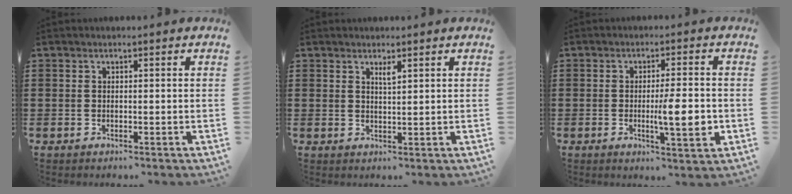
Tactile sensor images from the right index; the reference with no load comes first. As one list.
[{"total": 1.6, "force": [1.2, 0.3, 1.0], "torque": [-0.022, 0.002, 0.020]}, {"total": 7.3, "force": [-1.1, 1.0, 7.1], "torque": [-0.101, -0.013, -0.020]}]